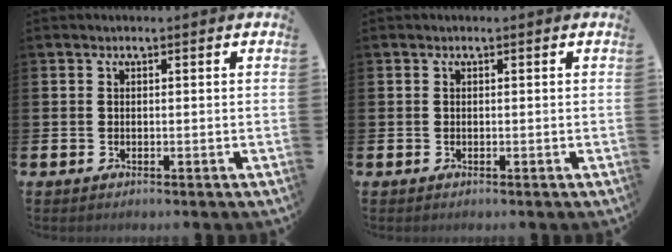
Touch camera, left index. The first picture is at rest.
{"total": 0.0}